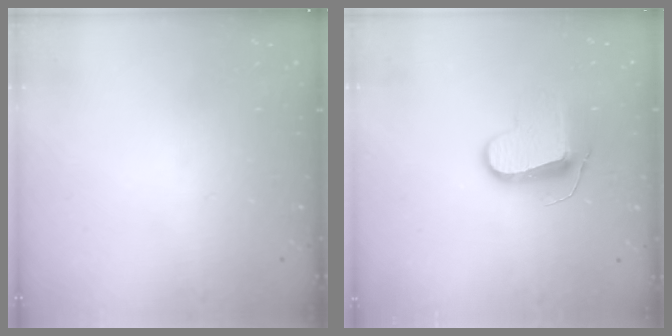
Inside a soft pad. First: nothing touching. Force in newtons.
{"total": 9.8, "press": 9.8, "slide": 0.5}